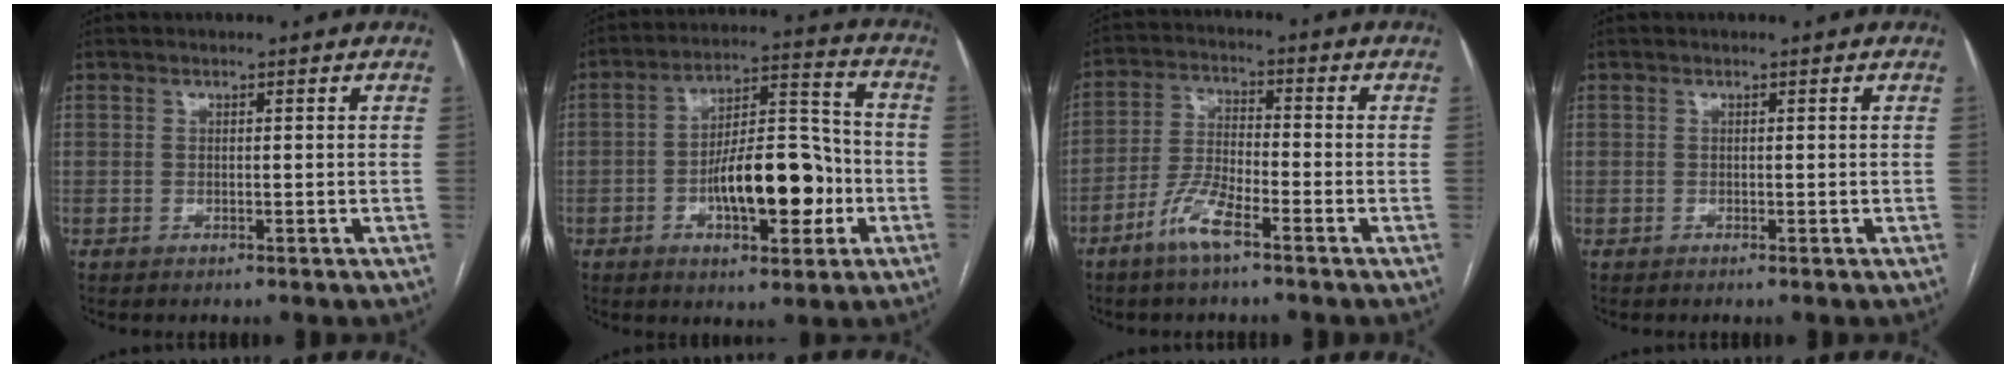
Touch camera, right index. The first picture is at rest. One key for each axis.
{"total": 14.0, "fx": -3.8, "fy": 4.9, "fz": 12.5, "tx": -0.206, "ty": 0.021, "tz": -0.056}
{"total": 6.7, "fx": -4.3, "fy": 1.5, "fz": 5.0, "tx": -0.109, "ty": -0.002, "tz": -0.087}
{"total": 0.0}